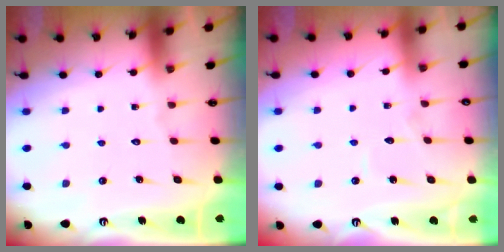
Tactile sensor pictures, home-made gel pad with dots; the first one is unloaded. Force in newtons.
{"total": 4.5, "press": 4.5, "slide": 0.4}